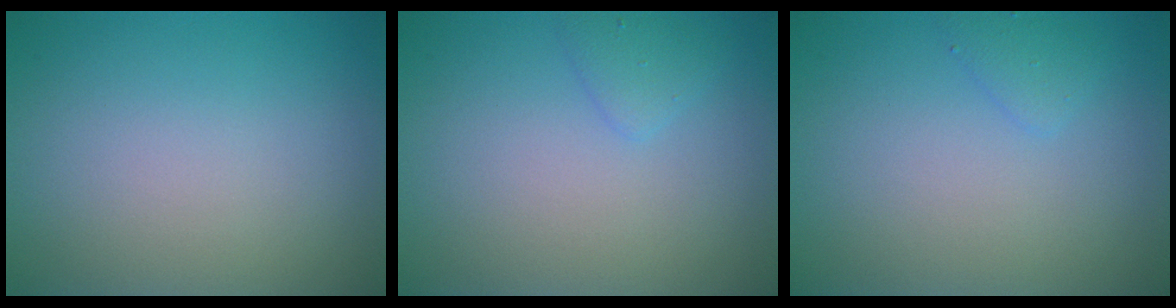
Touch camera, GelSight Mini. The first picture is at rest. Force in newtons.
{"total": 1.3, "press": 1.3, "slide": 0.0}
{"total": 1.1, "press": 1.1, "slide": 0.0}